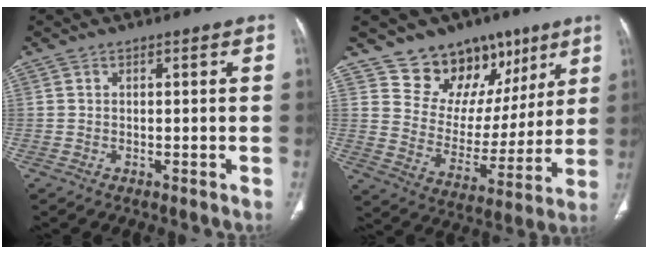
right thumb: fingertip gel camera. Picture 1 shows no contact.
{"total": 17.2, "force": [10.9, 11.8, 6.1], "torque": [-0.023, -0.047, 0.182]}